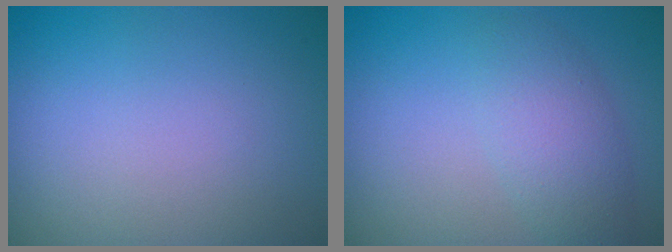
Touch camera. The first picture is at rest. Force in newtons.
{"total": 3.3, "press": 3.3, "slide": 0.1}